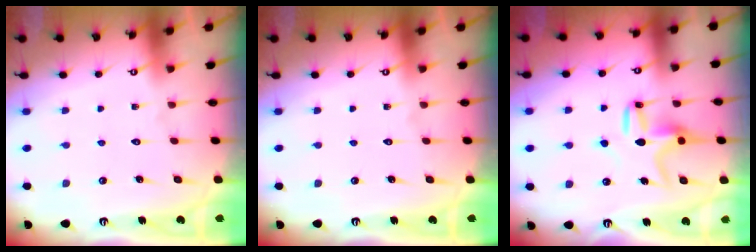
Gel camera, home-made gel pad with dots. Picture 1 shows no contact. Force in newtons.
{"total": 0.0}
{"total": 10.6, "press": 10.6, "slide": 0.4}